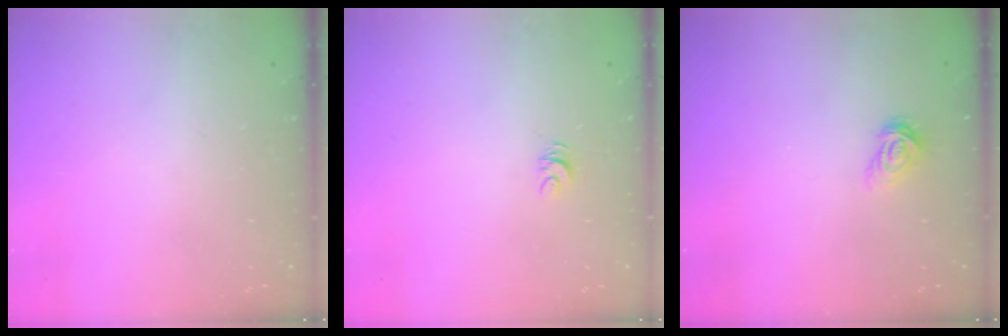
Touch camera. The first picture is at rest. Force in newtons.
{"total": 3.9, "press": 3.9, "slide": 0.3}
{"total": 4.7, "press": 4.7, "slide": 0.4}